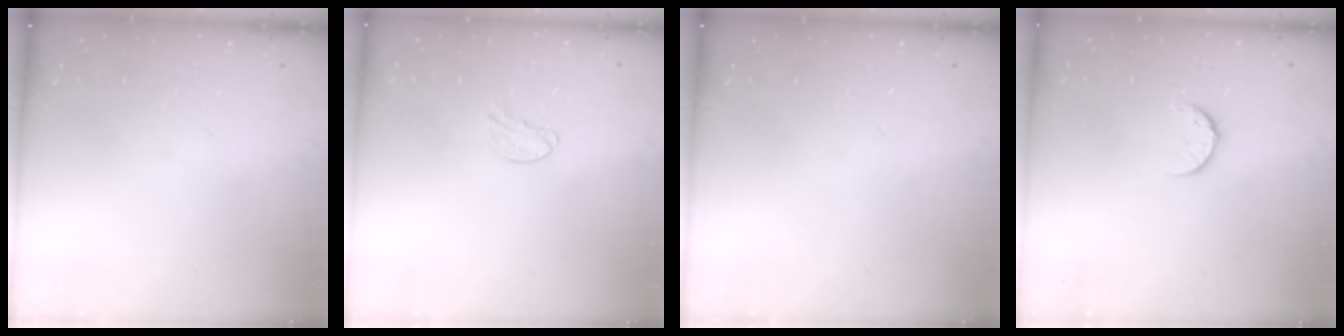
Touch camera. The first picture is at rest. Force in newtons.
{"total": 5.6, "press": 5.6, "slide": 0.5}
{"total": 0.0}
{"total": 7.2, "press": 7.1, "slide": 0.8}